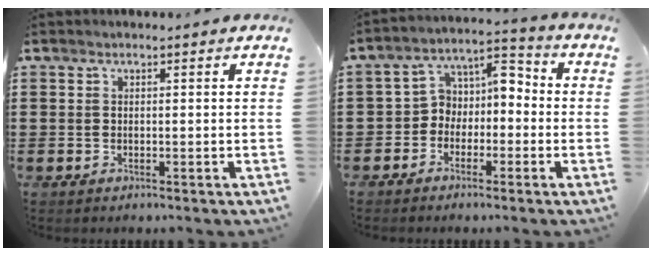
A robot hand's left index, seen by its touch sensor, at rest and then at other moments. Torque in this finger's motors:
{"motor_torque": [0.88, 0.14, 0.43, 0.07]}